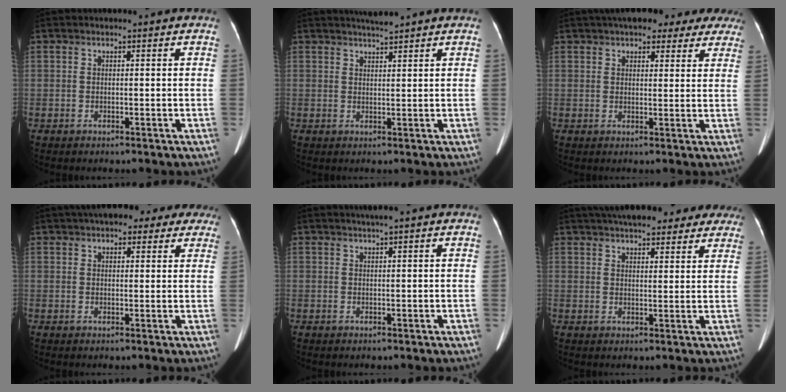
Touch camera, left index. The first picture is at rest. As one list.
[{"total": 2.7, "force": [2.5, -0.2, 1.1], "torque": [-0.015, 0.012, 0.043]}, {"total": 12.4, "force": [9.5, 4.7, 6.4], "torque": [-0.069, 0.041, 0.114]}, {"total": 11.9, "force": [9.2, 4.5, 6.1], "torque": [-0.066, 0.039, 0.112]}, {"total": 1.3, "force": [0.9, -0.3, 0.9], "torque": [-0.017, 0.006, 0.020]}, {"total": 19.0, "force": [15.9, 5.5, 8.9], "torque": [-0.131, 0.043, 0.201]}]